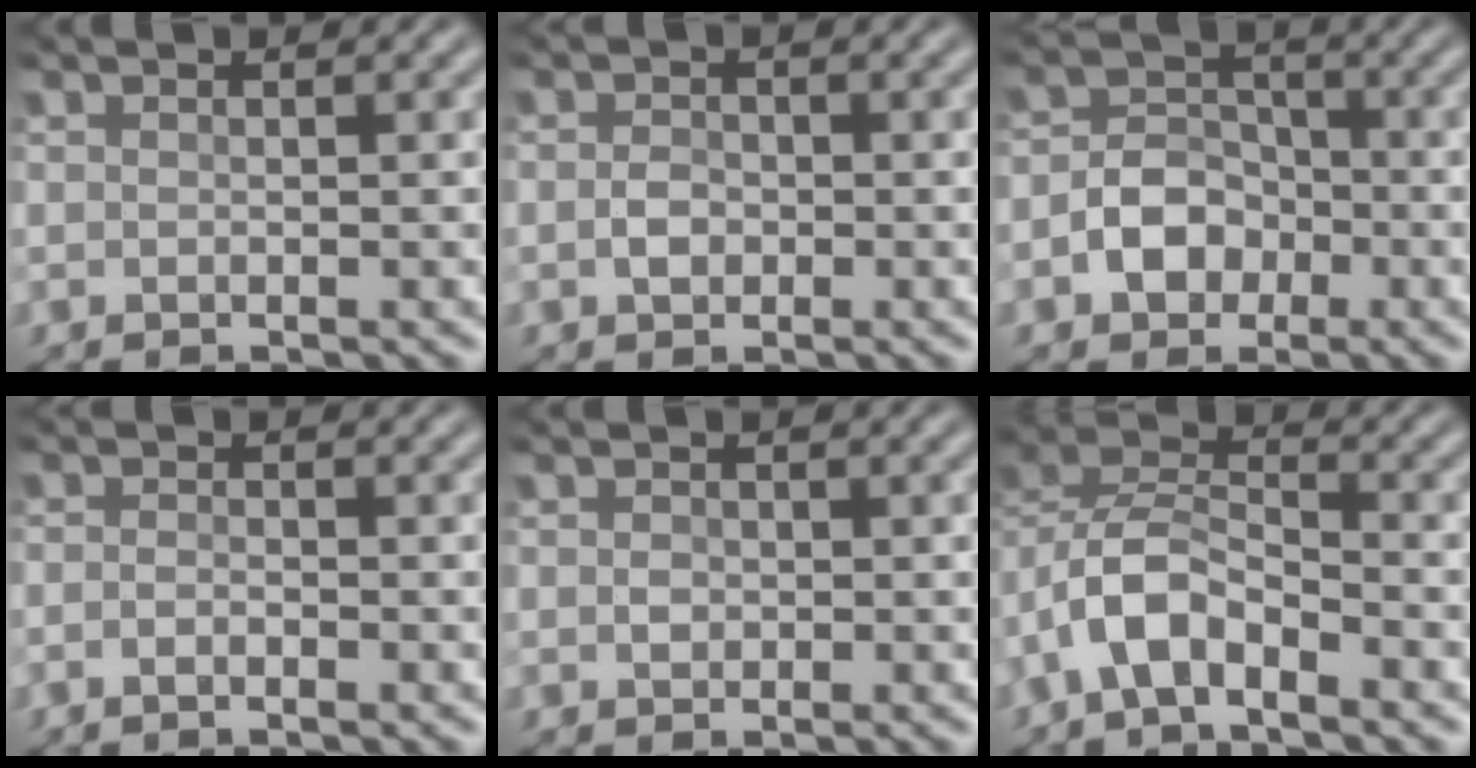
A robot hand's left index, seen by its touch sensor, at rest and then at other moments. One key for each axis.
{"total": 1.3, "fx": -0.3, "fy": 0.9, "fz": 0.9, "tx": -0.018, "ty": 0.003, "tz": -0.010}
{"total": 3.7, "fx": -1.4, "fy": 2.8, "fz": 2.1, "tx": -0.034, "ty": 0.006, "tz": -0.027}
{"total": 0.9, "fx": -0.6, "fy": 0.0, "fz": 0.6, "tx": -0.020, "ty": 0.005, "tz": -0.011}
{"total": 1.3, "fx": 0.2, "fy": 1.1, "fz": 0.7, "tx": -0.001, "ty": 0.008, "tz": -0.006}
{"total": 4.8, "fx": -2.6, "fy": 2.0, "fz": 3.5, "tx": -0.070, "ty": 0.014, "tz": -0.056}